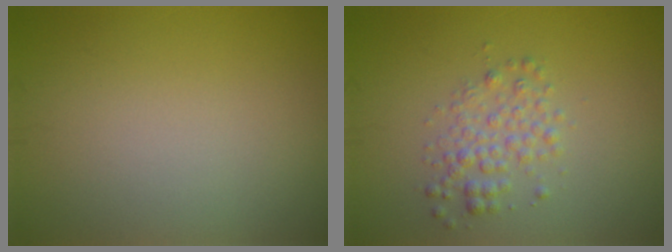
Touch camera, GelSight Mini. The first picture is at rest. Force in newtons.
{"total": 2.5, "press": 2.5, "slide": 0.1}